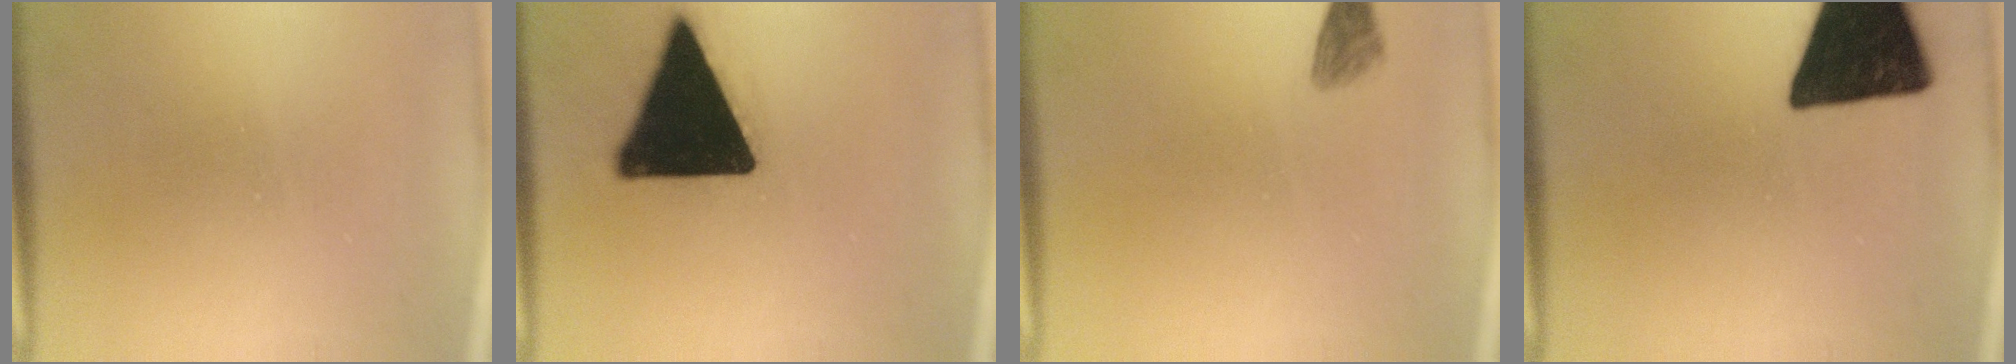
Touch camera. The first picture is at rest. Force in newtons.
{"total": 20.3}
{"total": 1.9}
{"total": 18.0}